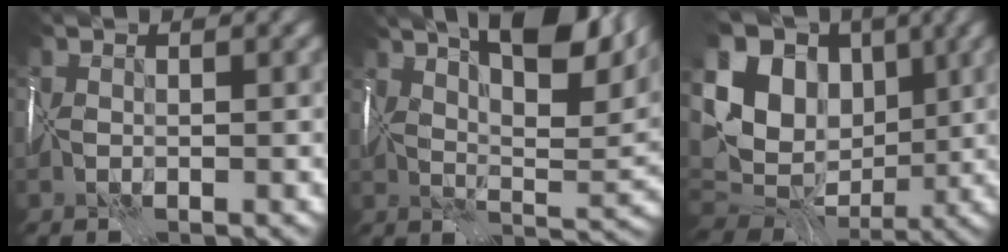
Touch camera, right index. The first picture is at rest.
{"total": 13.1, "force": [7.8, 4.1, 9.6], "torque": [-0.133, 0.022, 0.111]}
{"total": 15.2, "force": [3.4, 12.4, 8.2], "torque": [-0.183, 0.027, 0.058]}